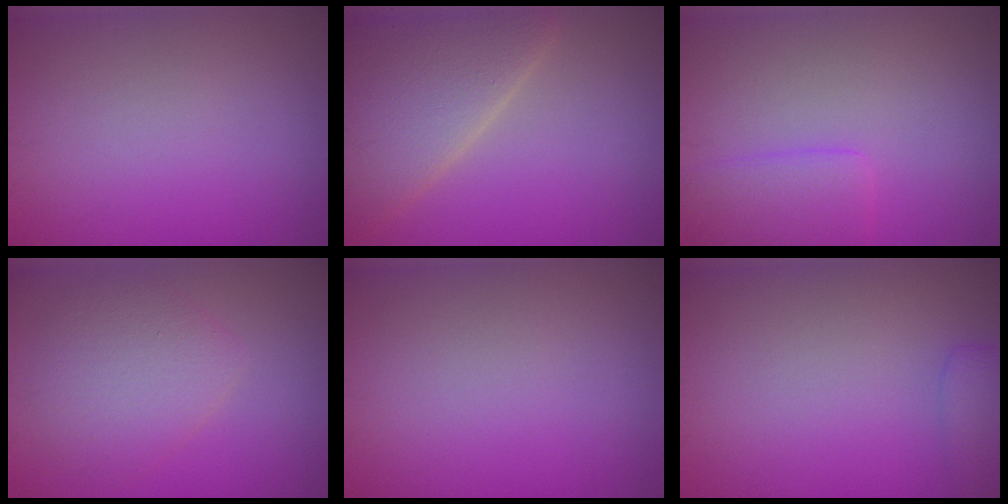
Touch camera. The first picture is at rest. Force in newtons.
{"total": 6.4, "press": 6.4, "slide": 0.6}
{"total": 2.9, "press": 2.9, "slide": 0.1}
{"total": 3.6, "press": 3.6, "slide": 0.2}
{"total": 0.0}
{"total": 2.3, "press": 2.3, "slide": 0.2}